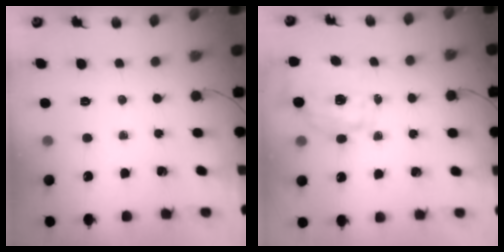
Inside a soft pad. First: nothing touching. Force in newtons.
{"total": 2.6, "press": 2.3, "slide": 1.3}